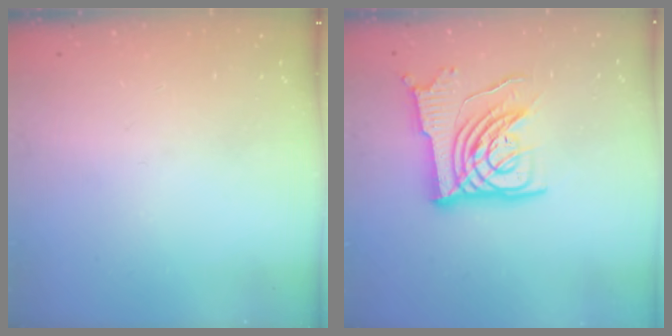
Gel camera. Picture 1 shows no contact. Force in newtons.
{"total": 14.6, "press": 14.5, "slide": 1.8}